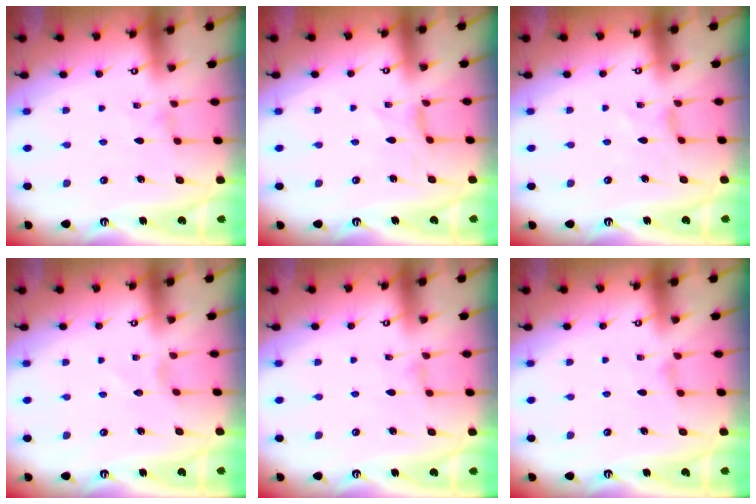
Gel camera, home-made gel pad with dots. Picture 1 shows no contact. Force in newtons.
{"total": 0.0}
{"total": 0.0}
{"total": 0.8, "press": 0.8, "slide": 0.1}
{"total": 1.0, "press": 1.0, "slide": 0.2}
{"total": 1.4, "press": 1.3, "slide": 0.4}